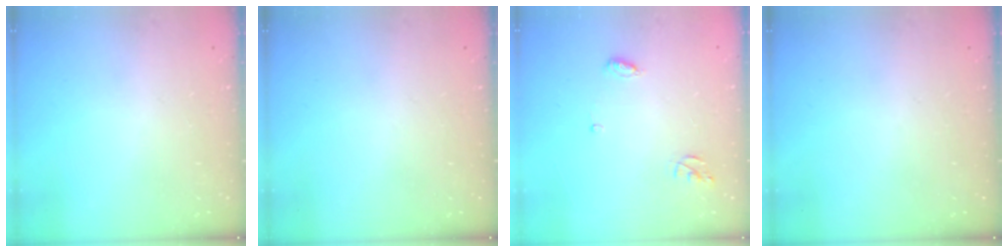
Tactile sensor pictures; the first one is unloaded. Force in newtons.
{"total": 0.0}
{"total": 5.1, "press": 5.1, "slide": 0.4}
{"total": 0.0}